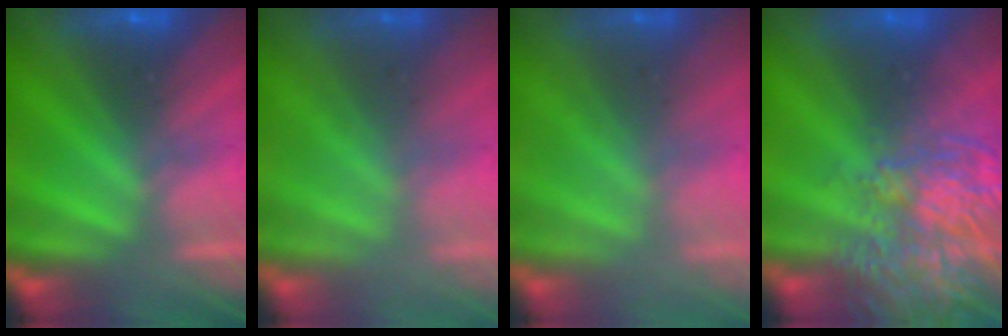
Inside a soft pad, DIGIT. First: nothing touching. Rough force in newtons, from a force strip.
{"total": 2.3}
{"total": 2.3}
{"total": 8.5}